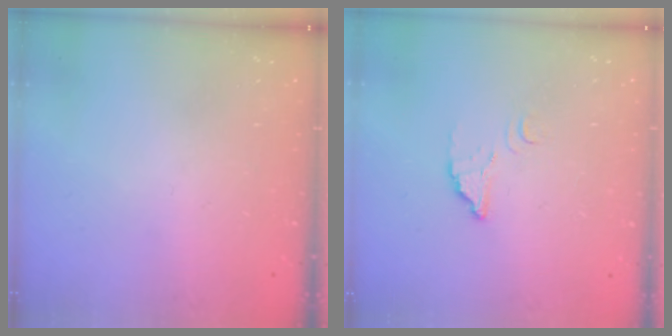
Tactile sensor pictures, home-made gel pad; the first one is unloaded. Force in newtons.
{"total": 4.1, "press": 4.0, "slide": 0.4}